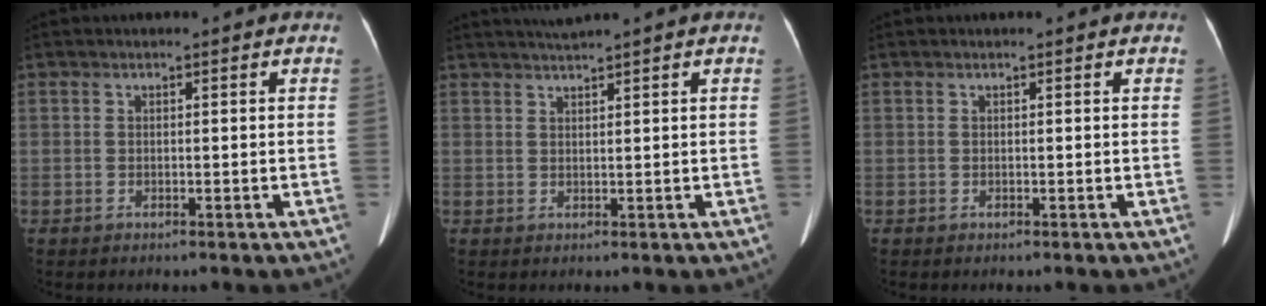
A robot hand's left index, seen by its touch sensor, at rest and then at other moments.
{"total": 2.2, "force": [1.9, -0.9, 0.7], "torque": [-0.011, 0.005, 0.040]}
{"total": 0.0}